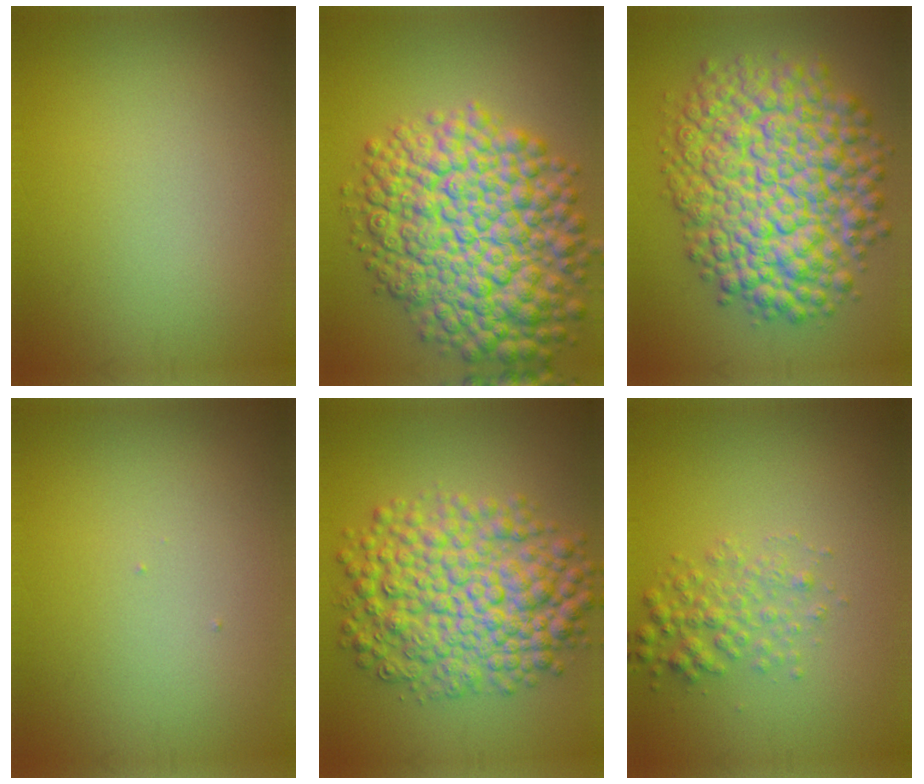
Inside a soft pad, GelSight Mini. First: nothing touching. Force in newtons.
{"total": 12.8, "press": 12.8, "slide": 0.4}
{"total": 12.4, "press": 12.4, "slide": 0.4}
{"total": 0.0}
{"total": 9.3, "press": 9.3, "slide": 0.2}
{"total": 2.5, "press": 2.5, "slide": 0.0}